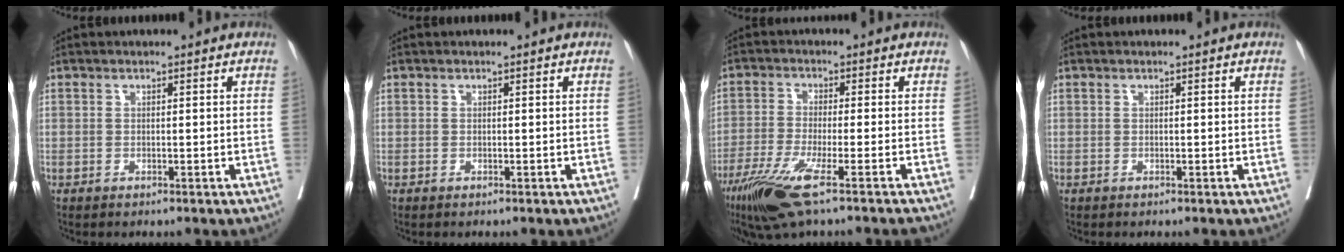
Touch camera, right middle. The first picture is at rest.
{"total": 0.0}
{"total": 9.8, "force": [-6.3, -0.2, 7.5], "torque": [-0.138, -0.028, -0.111]}
{"total": 0.0}